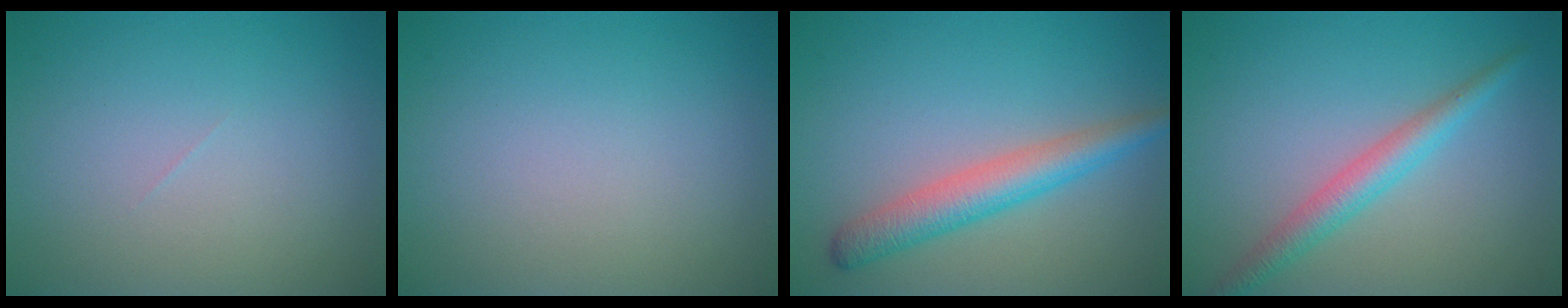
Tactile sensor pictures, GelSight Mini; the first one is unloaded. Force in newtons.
{"total": 0.0}
{"total": 4.0, "press": 4.0, "slide": 0.1}
{"total": 2.9, "press": 2.9, "slide": 0.1}